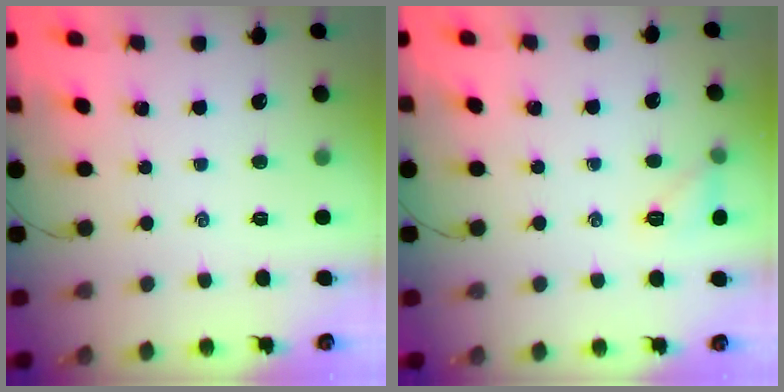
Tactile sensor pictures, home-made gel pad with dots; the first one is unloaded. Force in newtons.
{"total": 7.2, "press": 7.0, "slide": 1.9}